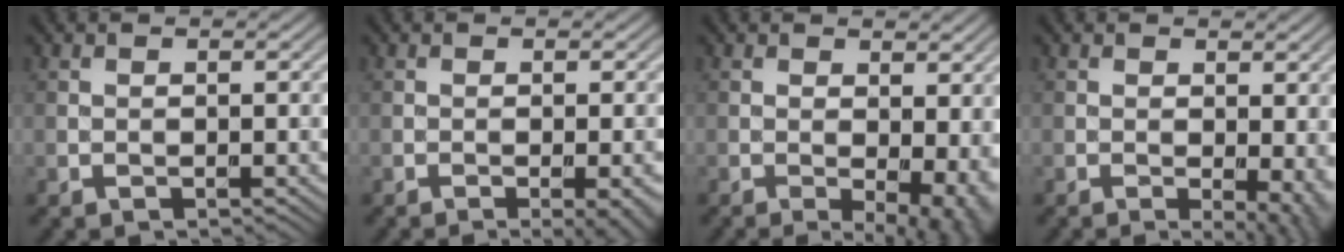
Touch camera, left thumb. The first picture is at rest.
{"total": 3.9, "force": [-1.7, 0.8, 3.4], "torque": [-0.040, 0.002, -0.023]}
{"total": 7.0, "force": [-0.8, 3.1, 6.2], "torque": [-0.076, -0.009, -0.002]}
{"total": 4.6, "force": [-0.6, 1.5, 4.4], "torque": [-0.056, -0.007, -0.005]}